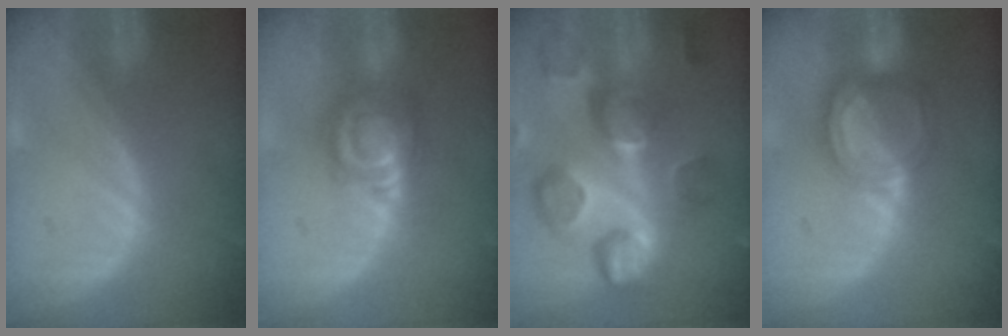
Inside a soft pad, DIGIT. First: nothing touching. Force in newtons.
{"total": 6.3, "press": 6.3, "slide": 0.5}
{"total": 12.5, "press": 11.1, "slide": 5.7}
{"total": 6.5, "press": 5.8, "slide": 3.0}